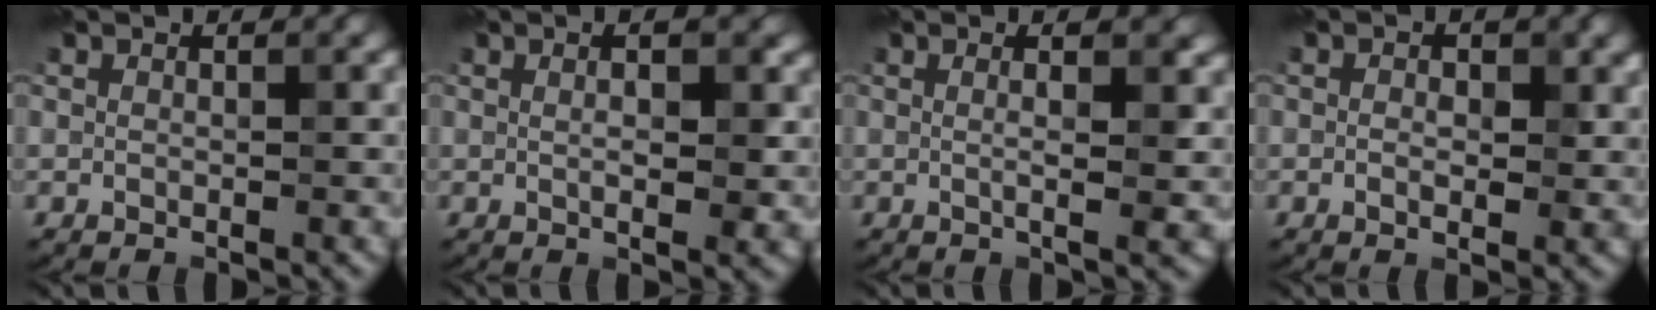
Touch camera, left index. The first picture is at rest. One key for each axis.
{"total": 3.0, "fx": 0.7, "fy": 0.8, "fz": 2.8, "tx": -0.033, "ty": -0.003, "tz": 0.004}
{"total": 4.6, "fx": 1.0, "fy": 1.6, "fz": 4.2, "tx": -0.038, "ty": 0.012, "tz": -0.005}
{"total": 2.2, "fx": 0.2, "fy": 1.3, "fz": 1.8, "tx": -0.017, "ty": -0.008, "tz": 0.004}